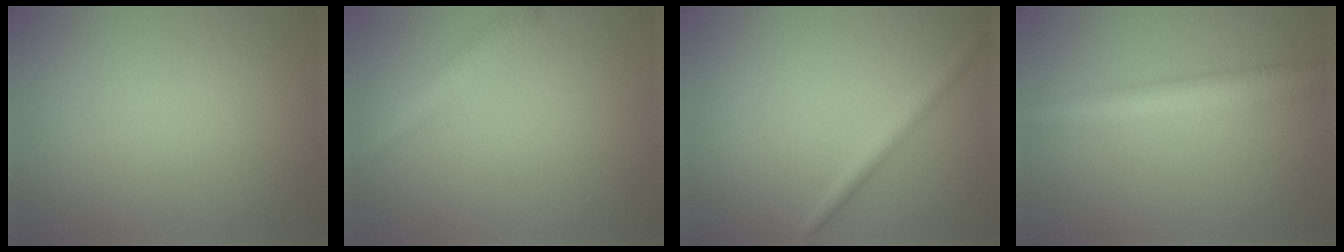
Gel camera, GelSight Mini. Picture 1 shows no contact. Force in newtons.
{"total": 2.5, "press": 2.5, "slide": 0.1}
{"total": 1.8, "press": 1.7, "slide": 0.1}
{"total": 4.8, "press": 4.8, "slide": 0.1}